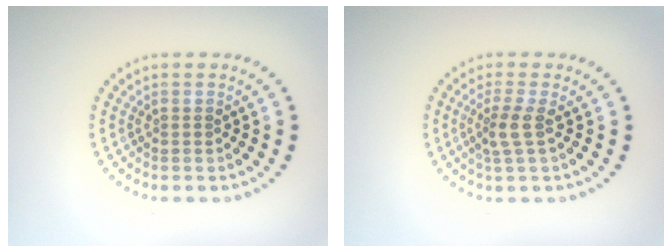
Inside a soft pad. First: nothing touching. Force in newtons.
{"total": 2.0, "press": 1.6, "slide": 1.2}